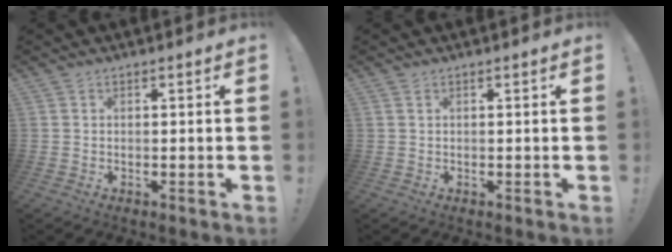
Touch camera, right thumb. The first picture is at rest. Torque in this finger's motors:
{"motor_torque": [0.03, -0.03, -0.28, 0.26, 0.00]}